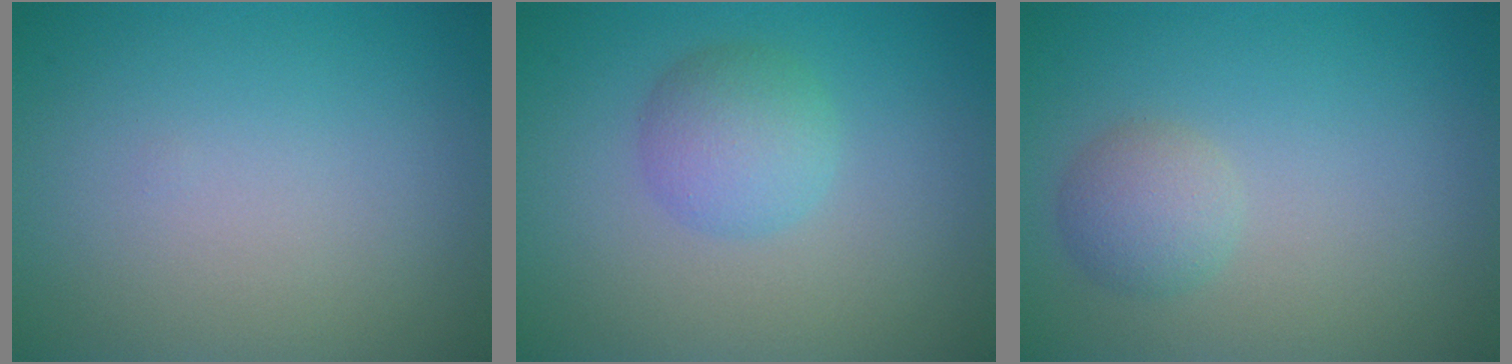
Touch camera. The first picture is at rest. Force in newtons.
{"total": 3.1, "press": 3.1, "slide": 0.0}
{"total": 2.2, "press": 2.2, "slide": 0.1}